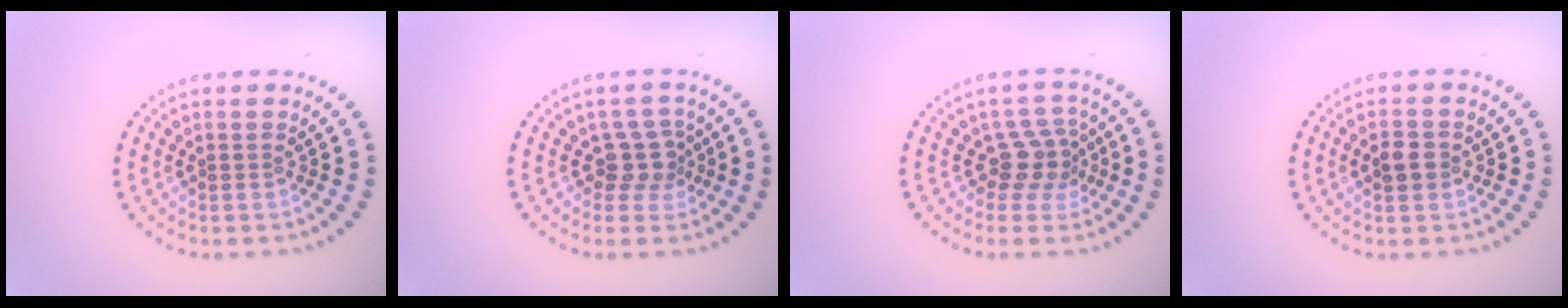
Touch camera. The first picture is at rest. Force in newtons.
{"total": 2.5, "press": 2.0, "slide": 1.5}
{"total": 2.9, "press": 2.2, "slide": 1.9}
{"total": 2.0, "press": 2.0, "slide": 0.2}